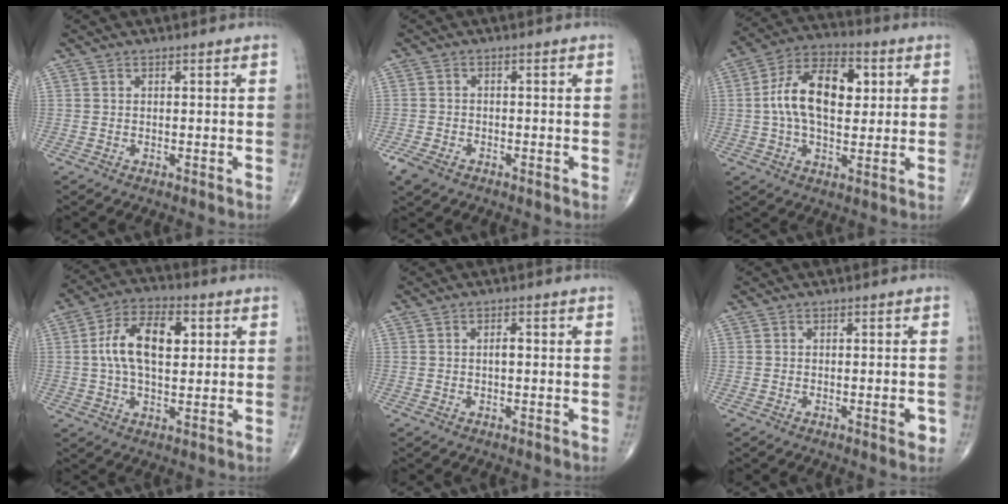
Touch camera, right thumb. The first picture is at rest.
{"total": 3.7, "force": [-2.4, 2.0, 2.0], "torque": [-0.049, 0.000, -0.042]}
{"total": 15.1, "force": [2.2, 8.6, 12.2], "torque": [-0.199, 0.017, 0.030]}
{"total": 12.3, "force": [2.1, 6.6, 10.2], "torque": [-0.177, 0.014, 0.032]}
{"total": 1.3, "force": [0.0, 0.6, 1.1], "torque": [-0.020, 0.001, -0.002]}
{"total": 2.5, "force": [-0.8, 0.8, 2.2], "torque": [-0.024, 0.000, -0.011]}